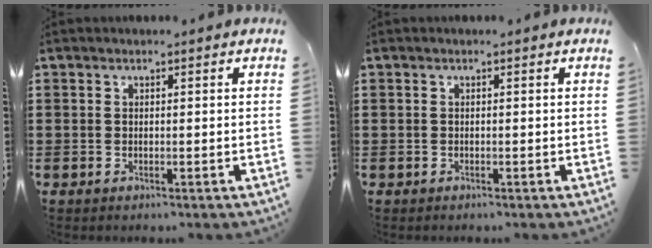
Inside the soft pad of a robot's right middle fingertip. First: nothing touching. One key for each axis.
{"total": 0.0}